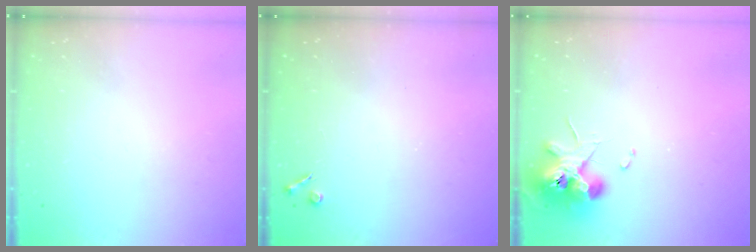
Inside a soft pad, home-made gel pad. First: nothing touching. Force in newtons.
{"total": 2.7, "press": 2.6, "slide": 0.5}
{"total": 11.6, "press": 11.5, "slide": 1.7}